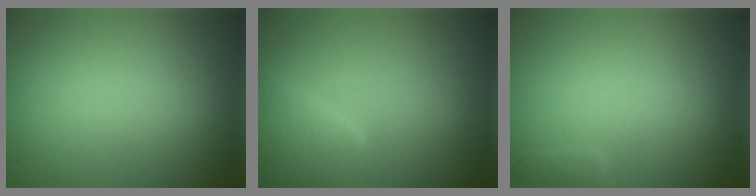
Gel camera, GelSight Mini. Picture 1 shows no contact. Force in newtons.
{"total": 2.9, "press": 2.9, "slide": 0.2}
{"total": 0.5, "press": 0.5, "slide": 0.1}